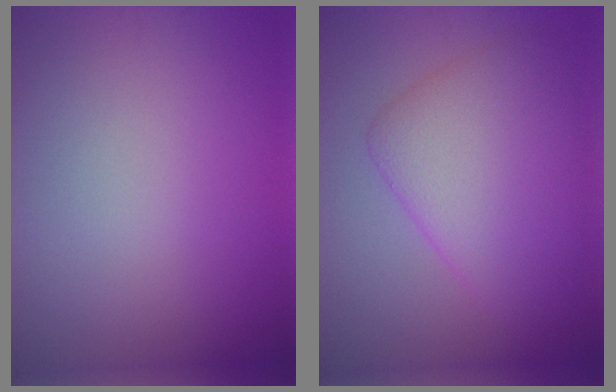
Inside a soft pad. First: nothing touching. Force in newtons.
{"total": 7.0, "press": 7.0, "slide": 0.1}